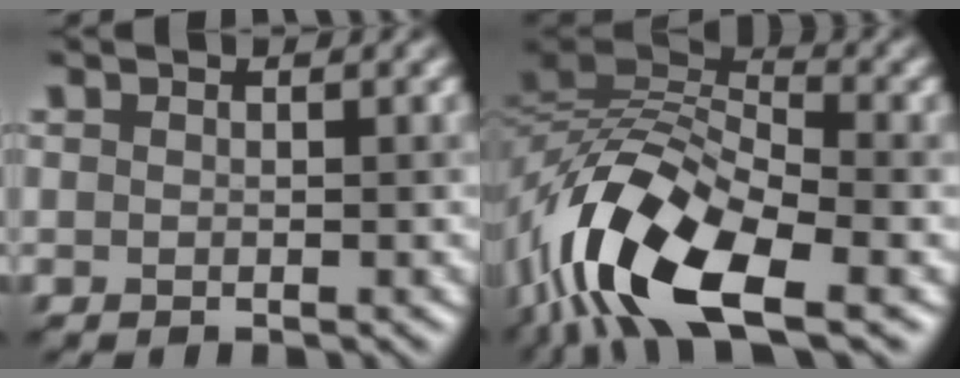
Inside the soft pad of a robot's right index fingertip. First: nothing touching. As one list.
[{"total": 13.2, "force": [-6.1, 5.4, 10.4], "torque": [-0.198, 0.005, -0.124]}]